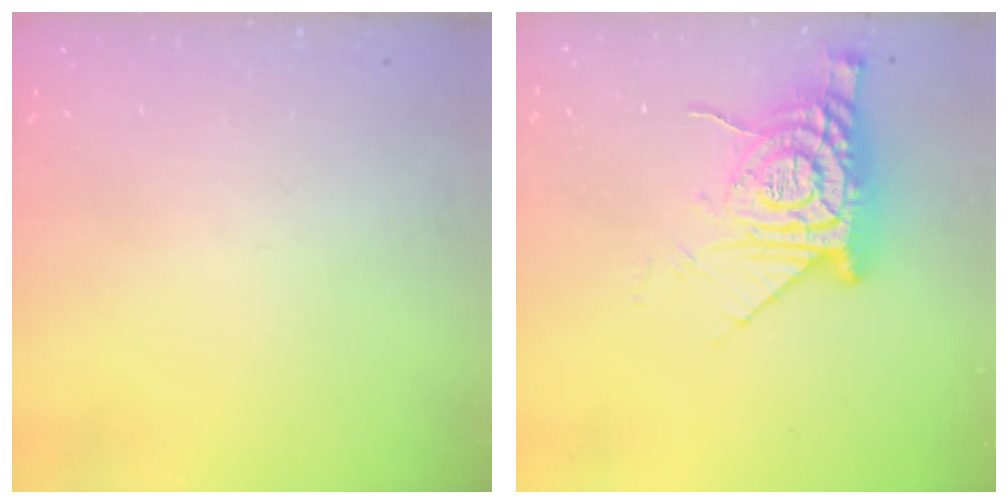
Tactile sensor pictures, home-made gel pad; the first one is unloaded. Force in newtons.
{"total": 15.5, "press": 15.4, "slide": 1.2}